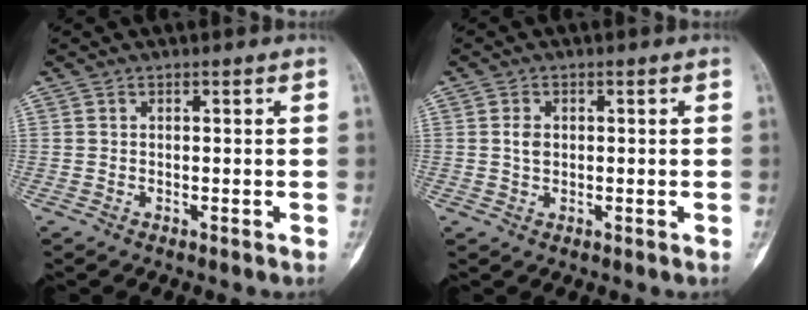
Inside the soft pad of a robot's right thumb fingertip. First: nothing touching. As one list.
[{"total": 2.3, "force": [0.3, 1.7, 1.6], "torque": [-0.025, 0.001, 0.008]}]